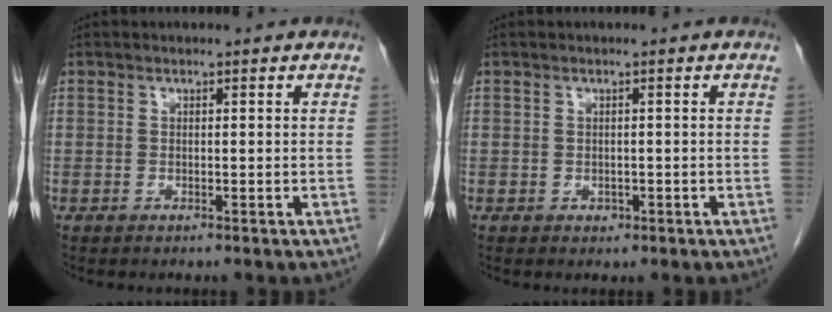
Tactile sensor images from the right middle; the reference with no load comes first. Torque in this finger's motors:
{"motor_torque": [0.32, 0.01, 0.13, 0.02]}